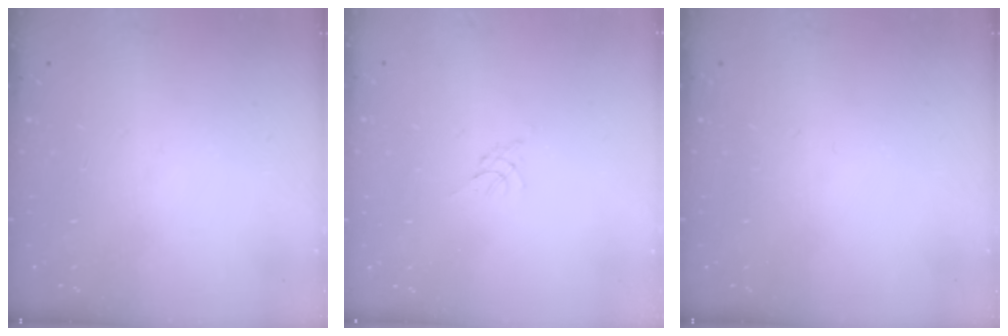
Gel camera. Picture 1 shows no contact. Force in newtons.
{"total": 0.0}
{"total": 0.0}